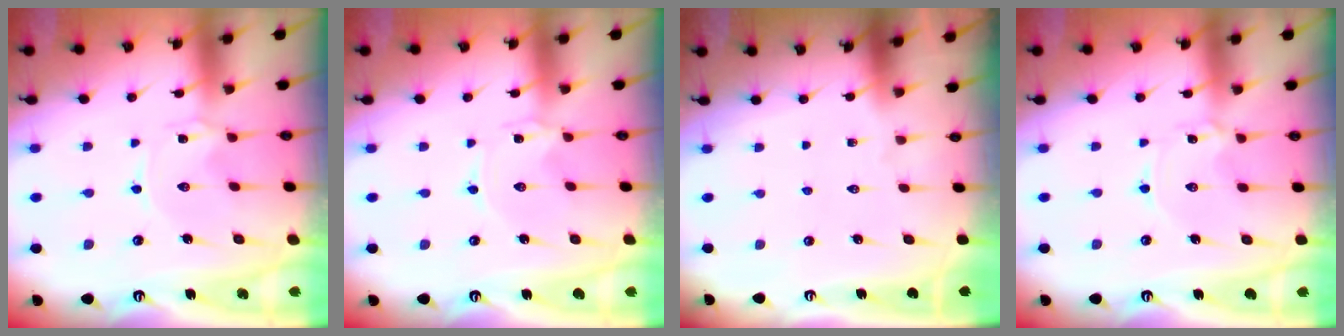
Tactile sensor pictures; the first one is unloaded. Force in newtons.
{"total": 0.0}
{"total": 0.0}
{"total": 0.9, "press": 0.9, "slide": 0.1}